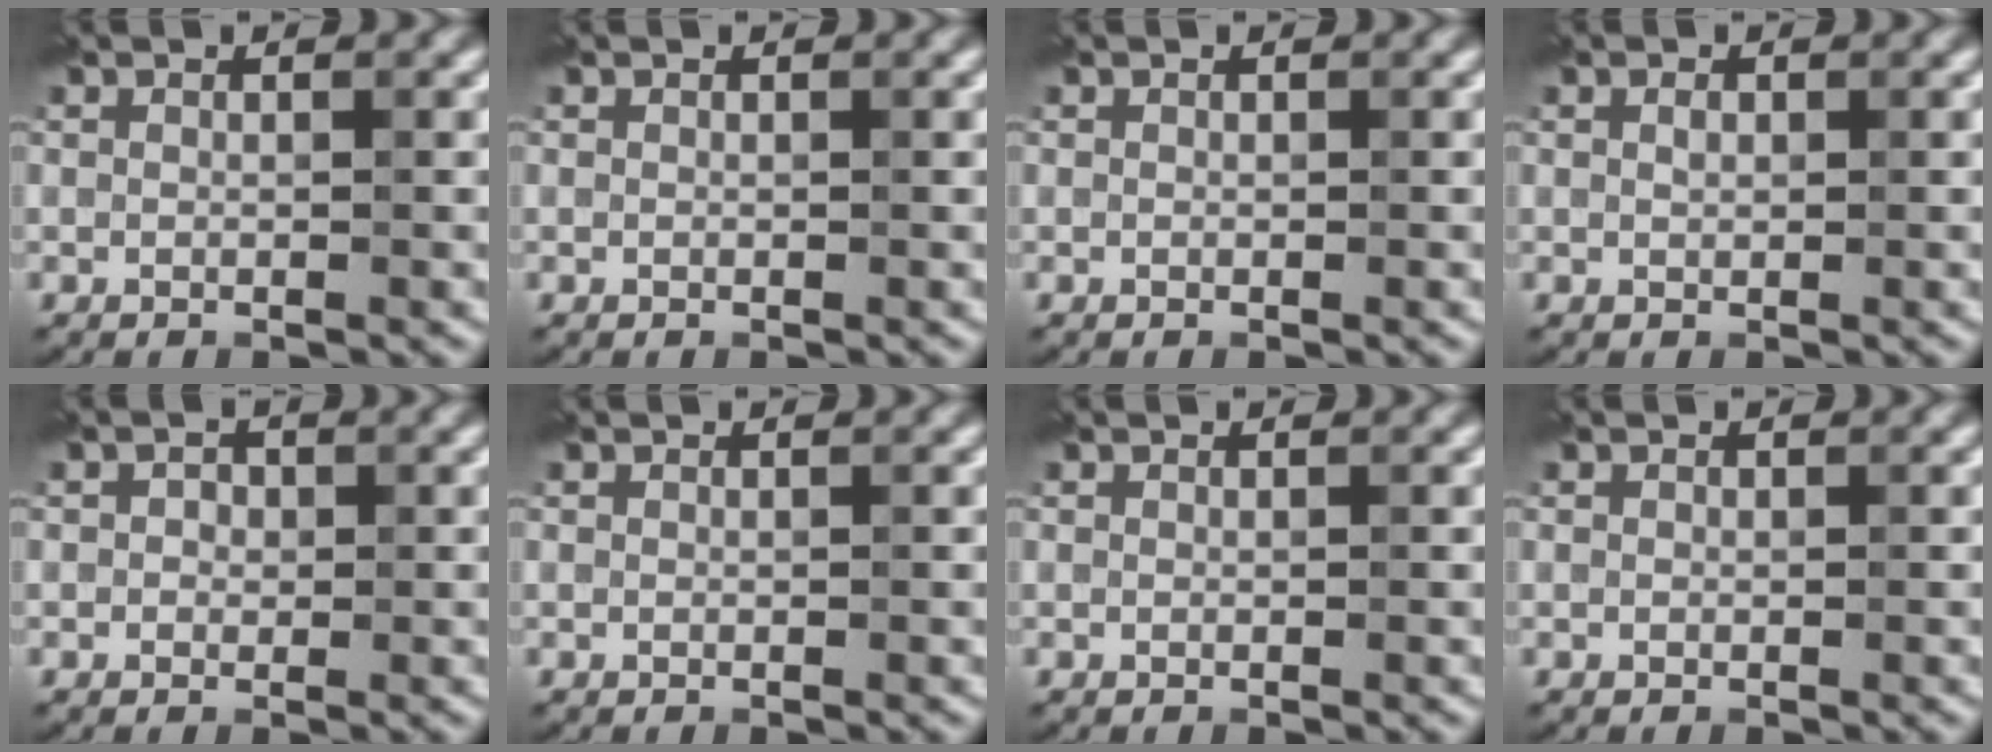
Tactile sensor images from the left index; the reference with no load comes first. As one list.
[{"total": 0.0}, {"total": 0.0}, {"total": 0.6, "force": [0.2, 0.3, 0.4], "torque": [-0.009, 0.003, 0.002]}, {"total": 1.0, "force": [0.2, 0.9, 0.5], "torque": [-0.004, -0.001, -0.002]}, {"total": 0.0}, {"total": 0.0}, {"total": 0.0}]